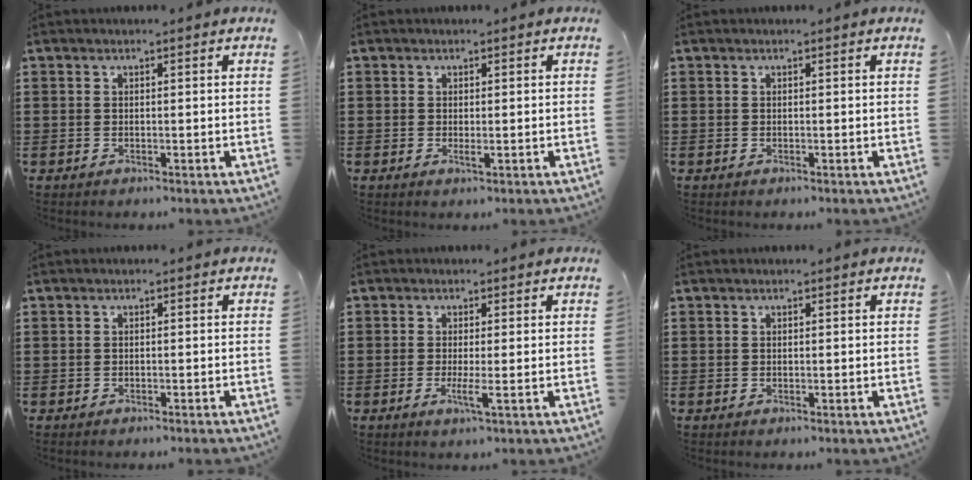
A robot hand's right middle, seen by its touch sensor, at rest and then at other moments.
{"total": 0.8, "force": [0.0, 0.3, 0.8], "torque": [-0.014, 0.001, 0.001]}
{"total": 0.0}
{"total": 0.6, "force": [-0.6, 0.0, 0.0], "torque": [0.000, 0.001, -0.012]}
{"total": 2.1, "force": [-0.5, 0.1, 2.0], "torque": [-0.038, -0.006, -0.009]}
{"total": 0.0}